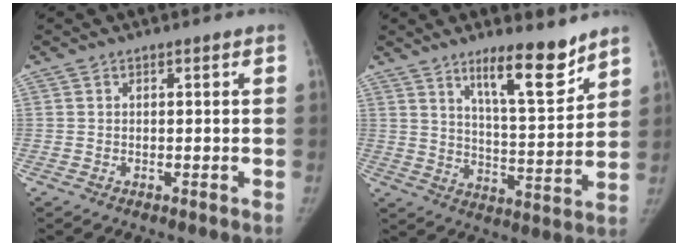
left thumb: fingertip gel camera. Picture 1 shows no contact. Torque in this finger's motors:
{"motor_torque": [0.66, -0.43, 0.99, -1.11, 0.31]}